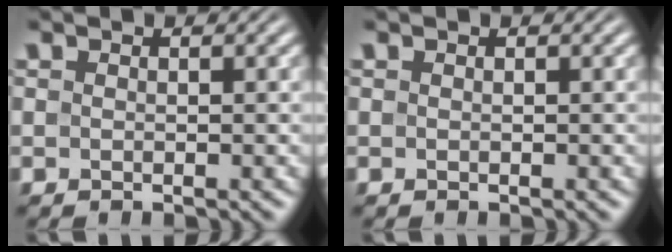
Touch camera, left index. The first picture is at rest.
{"total": 0.0}